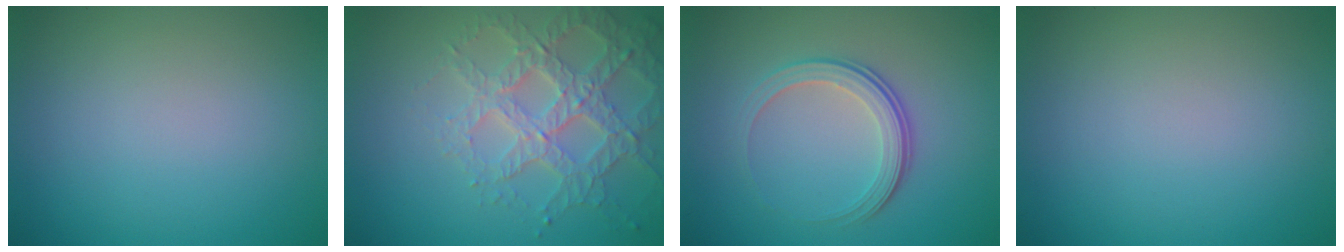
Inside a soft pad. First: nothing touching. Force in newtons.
{"total": 4.3, "press": 4.1, "slide": 1.2}
{"total": 3.5, "press": 2.6, "slide": 2.4}
{"total": 0.0}